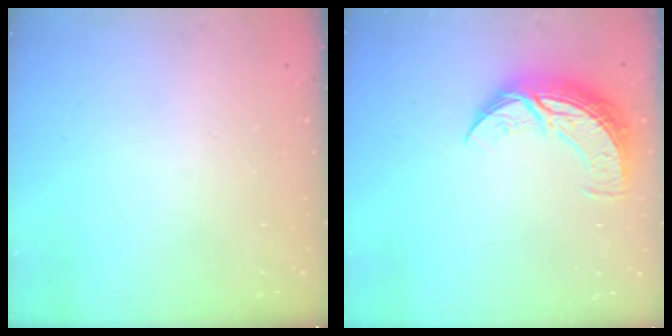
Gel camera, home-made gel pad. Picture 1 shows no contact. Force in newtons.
{"total": 12.7, "press": 12.6, "slide": 0.6}